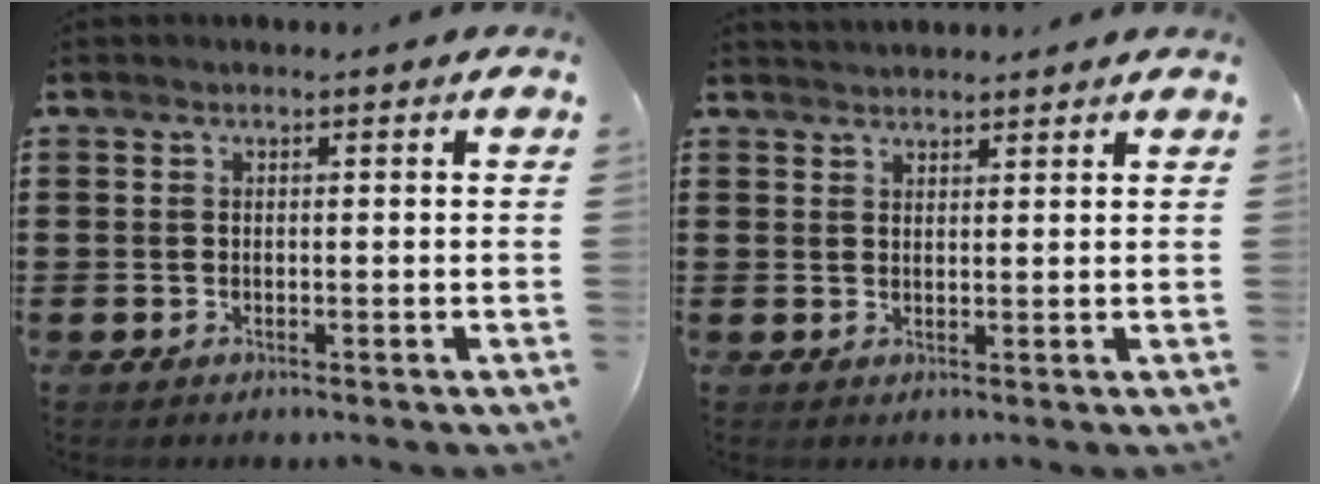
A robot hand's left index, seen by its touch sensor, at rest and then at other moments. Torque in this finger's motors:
{"motor_torque": [2.14, 0.00, -0.51, -0.17]}